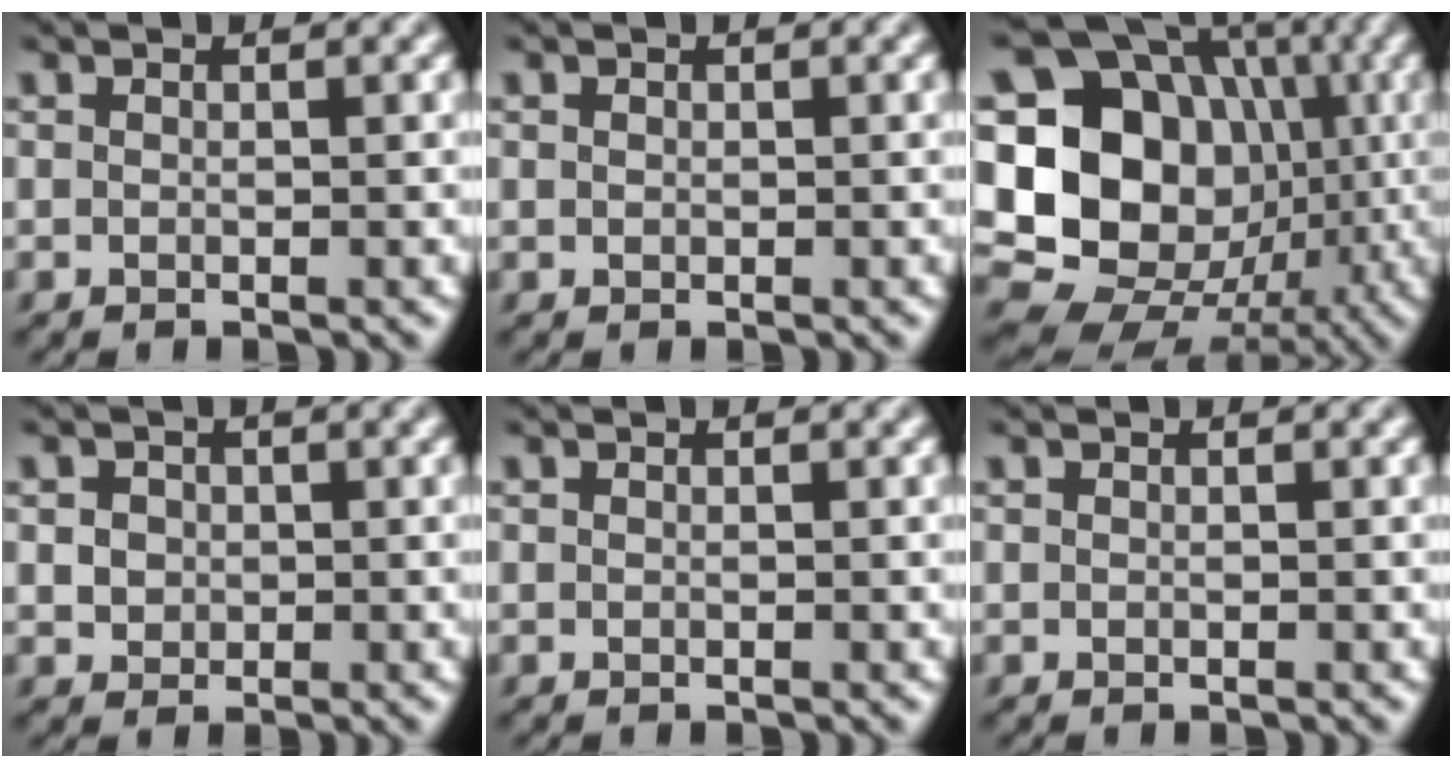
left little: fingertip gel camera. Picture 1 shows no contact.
{"total": 0.0}
{"total": 21.6, "force": [0.3, 19.0, 10.2], "torque": [-0.196, 0.035, -0.035]}
{"total": 2.5, "force": [0.5, 2.1, 1.2], "torque": [-0.022, 0.008, 0.004]}
{"total": 0.0}
{"total": 0.0}